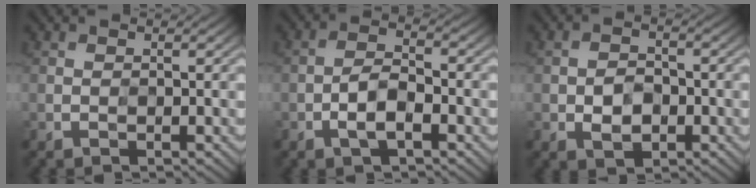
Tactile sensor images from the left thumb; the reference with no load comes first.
{"total": 4.0, "force": [-1.9, 1.9, 3.1], "torque": [-0.059, 0.009, -0.038]}
{"total": 3.2, "force": [-0.7, 2.6, 1.8], "torque": [-0.026, 0.000, -0.016]}